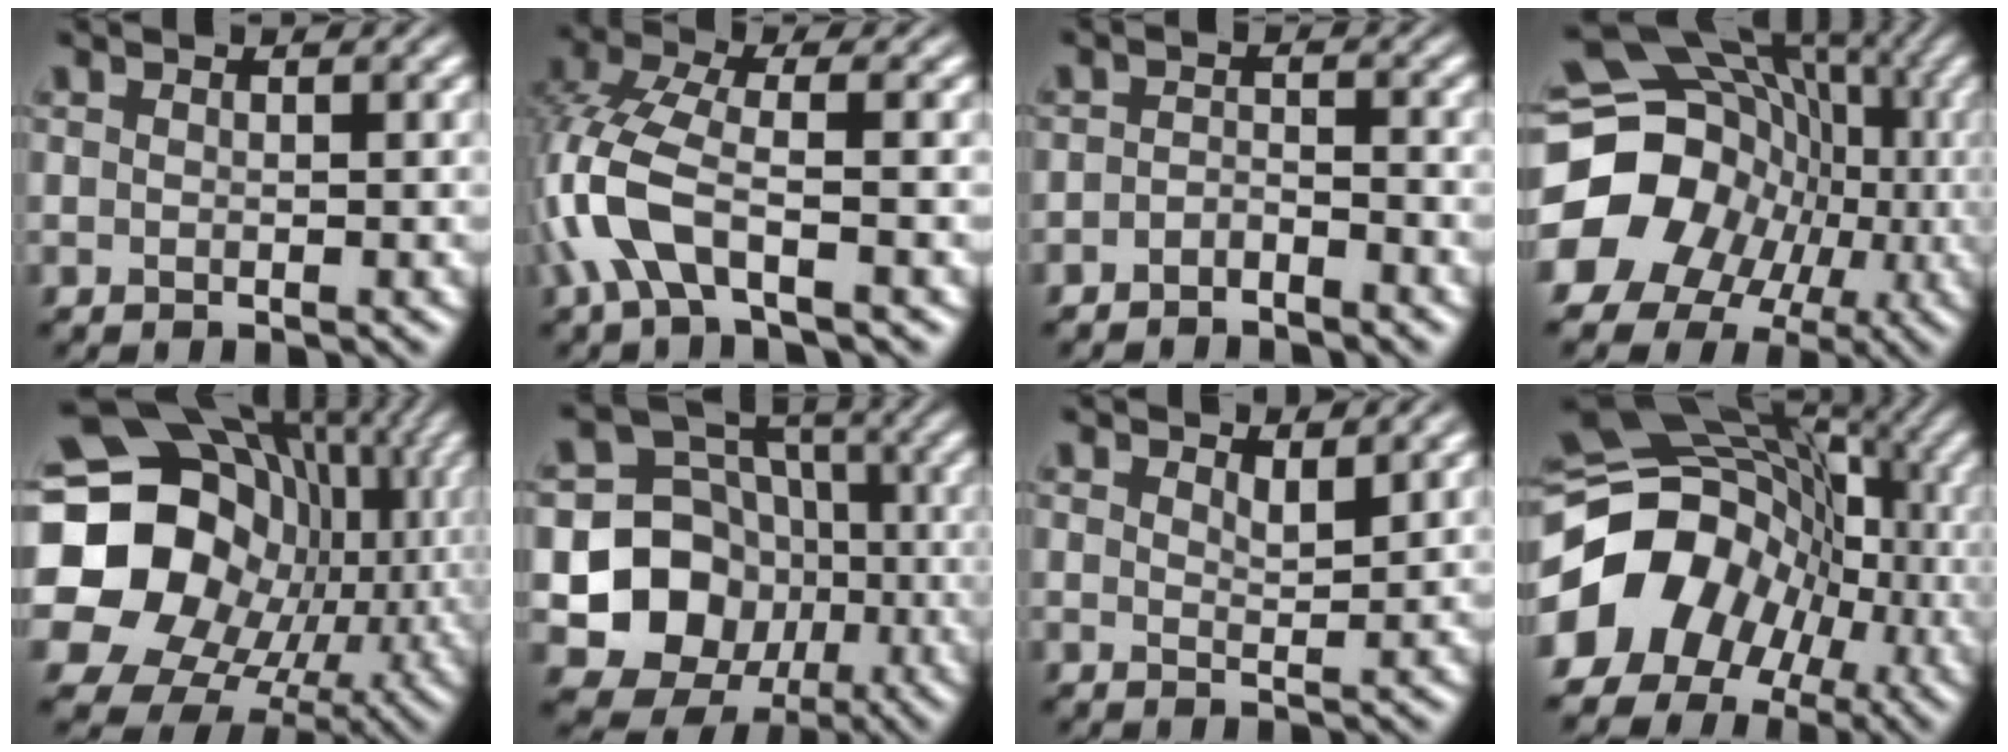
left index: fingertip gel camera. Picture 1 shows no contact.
{"total": 5.9, "force": [-2.3, 2.1, 5.0], "torque": [-0.129, 0.006, -0.050]}
{"total": 1.5, "force": [-1.5, 0.1, 0.2], "torque": [-0.006, 0.002, -0.023]}
{"total": 19.5, "force": [-4.3, 17.4, 7.7], "torque": [-0.147, -0.018, -0.089]}
{"total": 20.2, "force": [1.4, 17.6, 9.8], "torque": [-0.184, 0.003, 0.011]}
{"total": 8.8, "force": [-2.1, 7.8, 3.5], "torque": [-0.057, -0.010, -0.045]}
{"total": 1.3, "force": [1.2, 0.0, 0.5], "torque": [-0.009, -0.002, 0.026]}
{"total": 11.6, "force": [-3.2, 9.7, 5.5], "torque": [-0.118, -0.009, -0.061]}